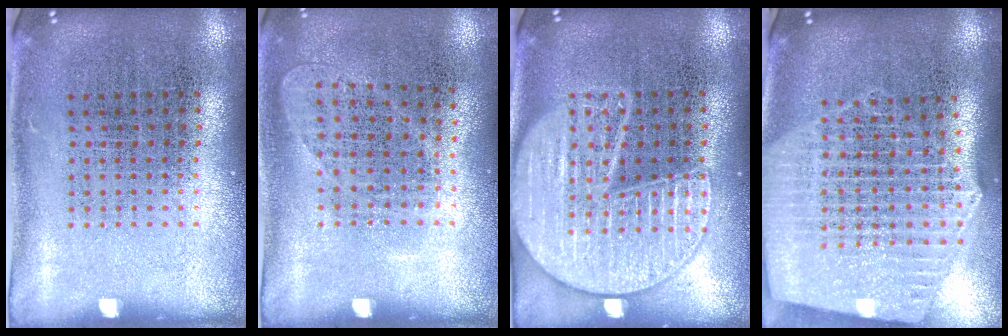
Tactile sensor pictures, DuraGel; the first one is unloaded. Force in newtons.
{"total": 0.9, "press": 0.8, "slide": 0.4}
{"total": 3.4, "press": 3.4, "slide": 0.3}
{"total": 2.8, "press": 2.4, "slide": 1.4}